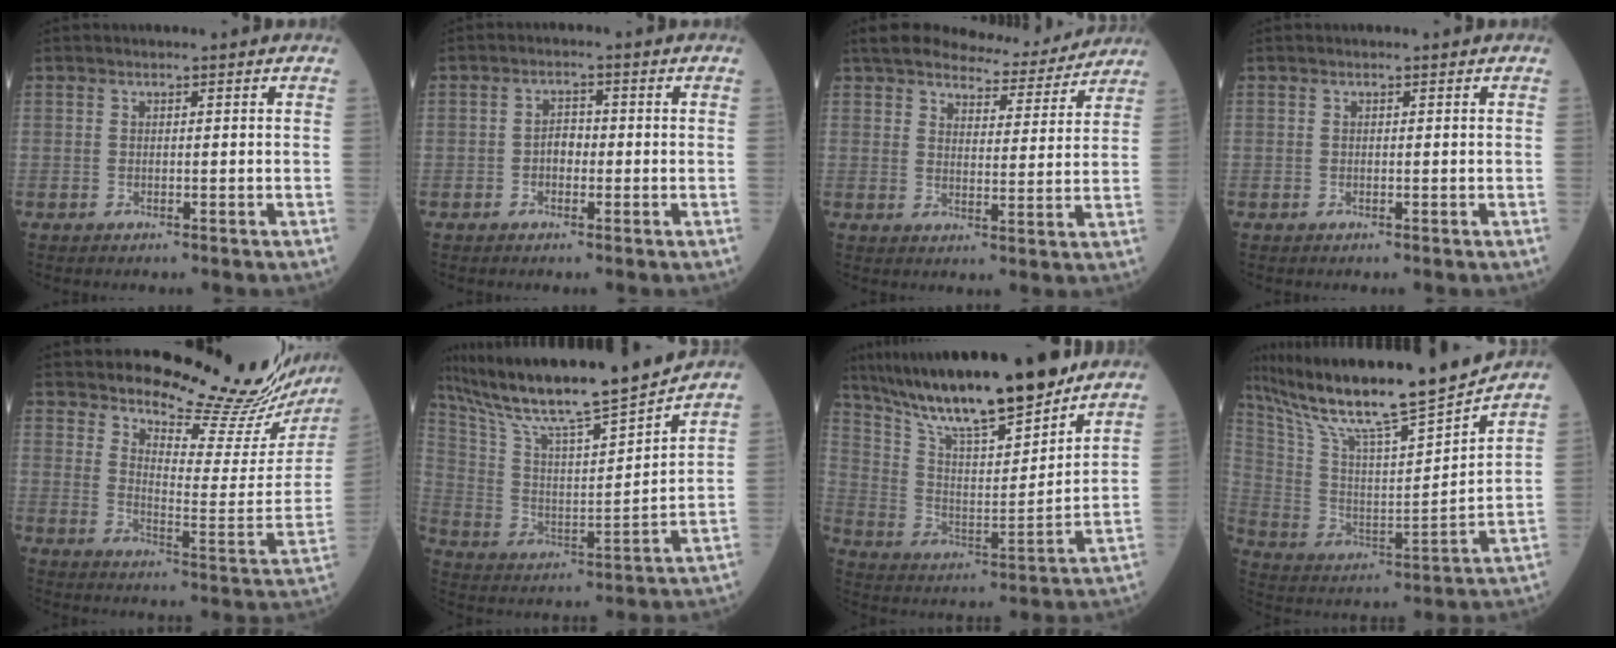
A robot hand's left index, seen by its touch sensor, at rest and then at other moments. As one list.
[{"total": 2.4, "force": [-0.6, 1.5, 1.7], "torque": [-0.026, 0.009, -0.014]}, {"total": 10.1, "force": [9.4, 2.3, 2.8], "torque": [-0.040, 0.005, 0.127]}, {"total": 0.0}, {"total": 19.2, "force": [18.2, 1.5, 6.1], "torque": [-0.088, -0.109, 0.228]}, {"total": 20.1, "force": [17.4, 0.0, 10.1], "torque": [-0.185, 0.003, 0.297]}, {"total": 19.1, "force": [15.9, 2.3, 10.3], "torque": [-0.175, -0.003, 0.282]}, {"total": 21.6, "force": [18.4, 0.0, 11.3], "torque": [-0.209, -0.003, 0.315]}]